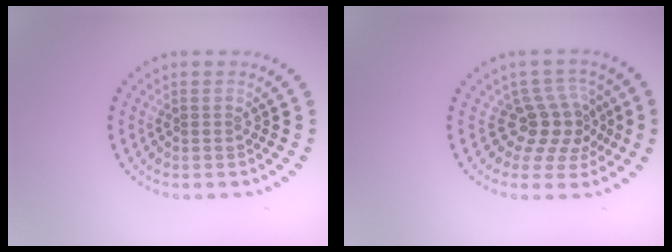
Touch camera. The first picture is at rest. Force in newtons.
{"total": 3.6, "press": 2.6, "slide": 2.4}